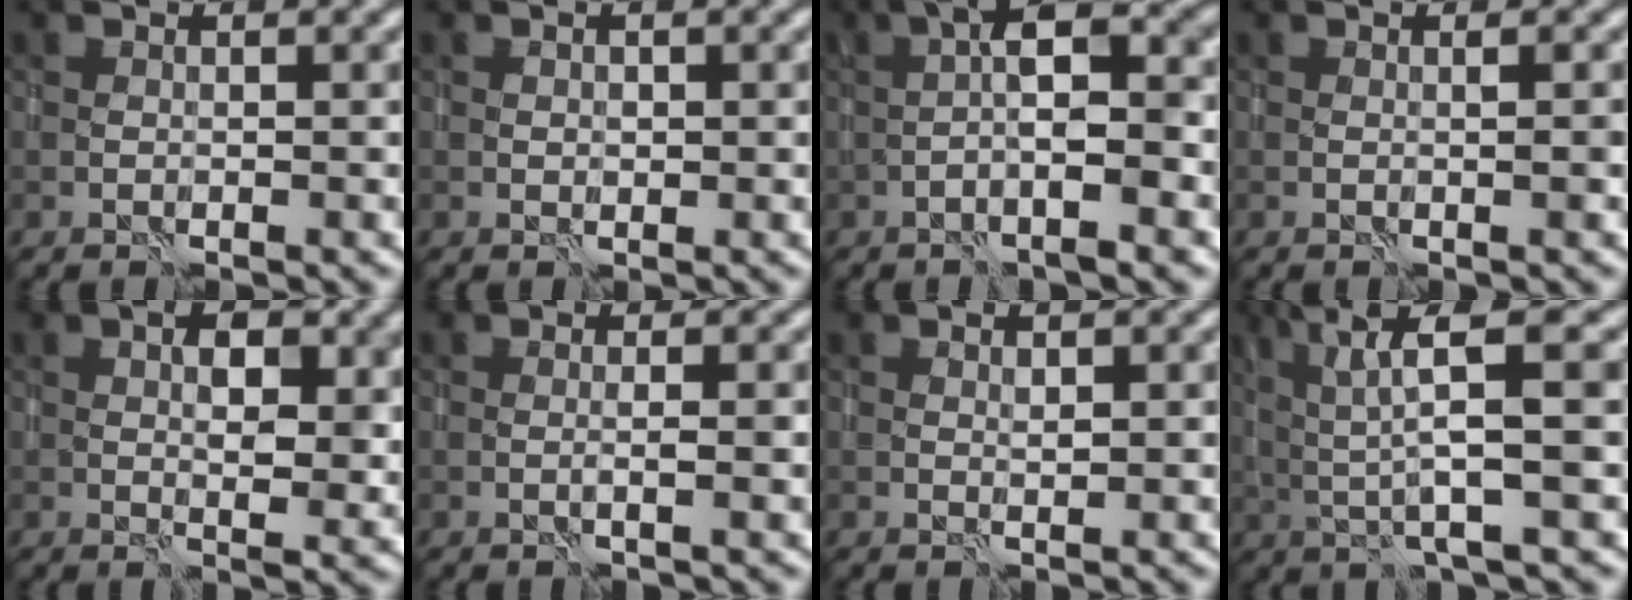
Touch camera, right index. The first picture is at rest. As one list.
[{"total": 0.6, "force": [0.3, 0.5, 0.3], "torque": [-0.002, -0.001, 0.004]}, {"total": 5.3, "force": [-0.7, 1.0, 5.1], "torque": [-0.081, 0.016, -0.018]}, {"total": 0.9, "force": [0.2, 0.0, 0.8], "torque": [-0.011, -0.001, 0.002]}, {"total": 4.3, "force": [1.4, 2.0, 3.6], "torque": [-0.054, -0.006, 0.025]}, {"total": 1.1, "force": [0.1, 0.1, 1.1], "torque": [-0.016, -0.002, -0.001]}, {"total": 0.6, "force": [0.5, 0.2, 0.3], "torque": [-0.005, -0.001, 0.009]}, {"total": 6.3, "force": [1.9, 0.8, 5.9], "torque": [-0.112, 0.005, 0.036]}]